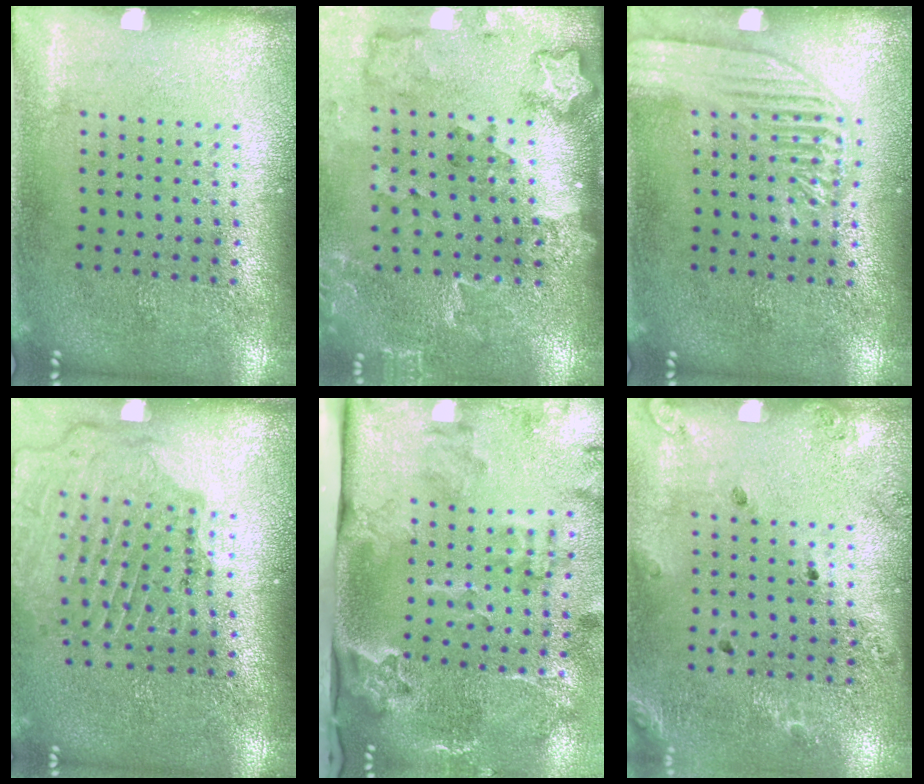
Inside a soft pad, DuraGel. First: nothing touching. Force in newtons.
{"total": 1.8, "press": 1.8, "slide": 0.3}
{"total": 1.8, "press": 1.7, "slide": 0.2}
{"total": 1.6, "press": 1.6, "slide": 0.0}
{"total": 3.7, "press": 2.5, "slide": 2.7}
{"total": 1.2, "press": 1.1, "slide": 0.5}